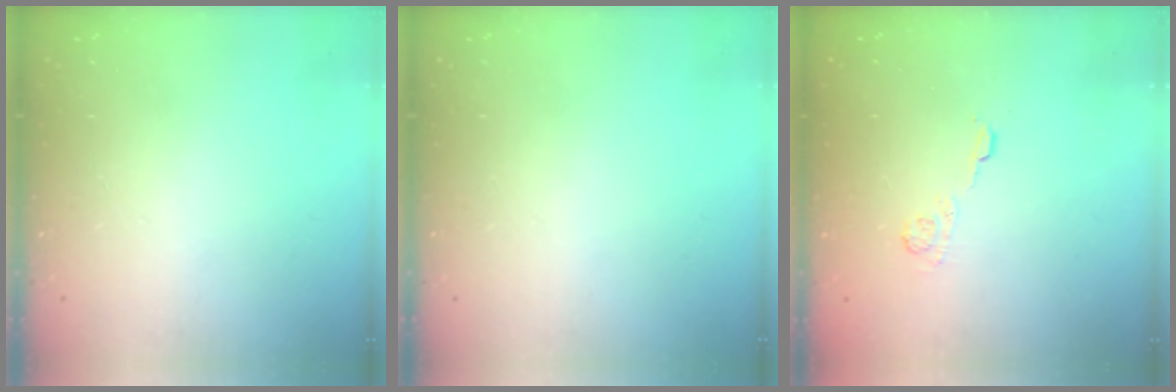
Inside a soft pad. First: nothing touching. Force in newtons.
{"total": 0.0}
{"total": 5.0, "press": 4.8, "slide": 1.4}